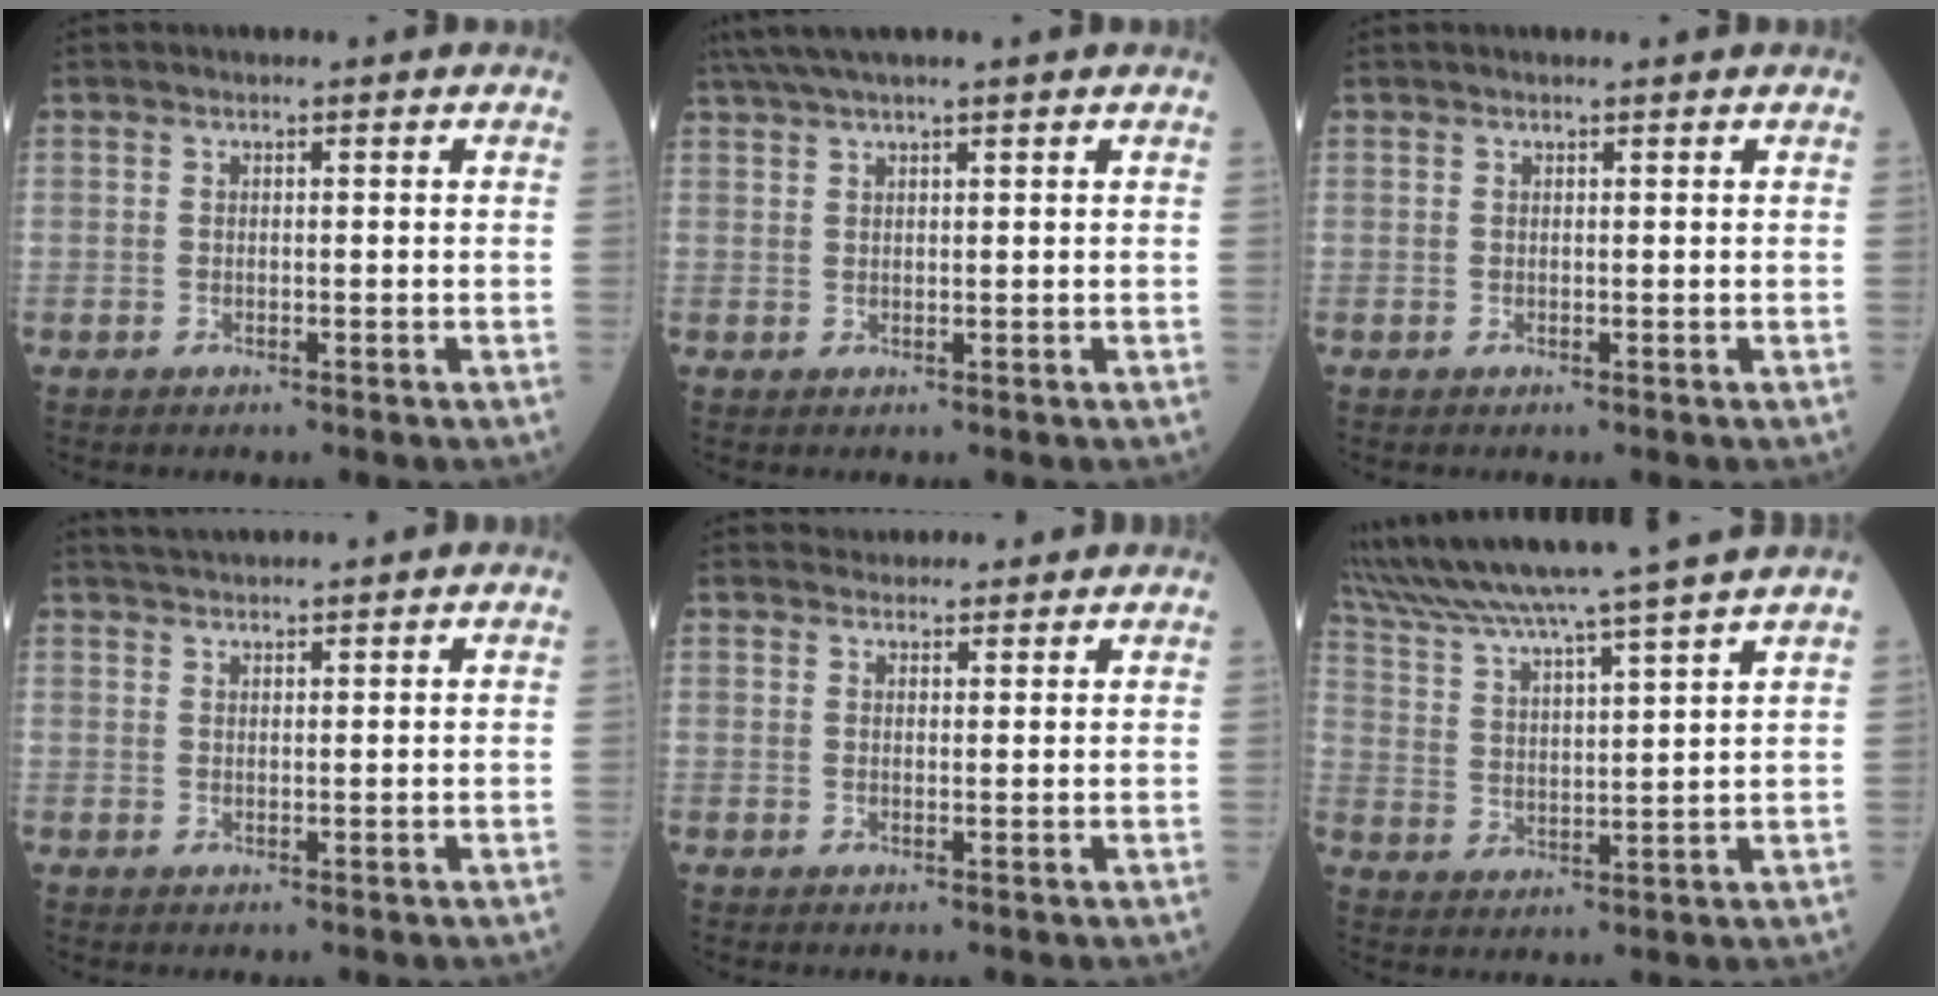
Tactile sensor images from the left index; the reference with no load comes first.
{"total": 5.8, "force": [4.8, -0.8, 3.2], "torque": [-0.055, 0.036, 0.087]}
{"total": 0.9, "force": [0.8, 0.0, 0.4], "torque": [-0.009, 0.006, 0.014]}
{"total": 5.0, "force": [4.7, -0.2, 1.5], "torque": [-0.026, 0.033, 0.078]}
{"total": 5.8, "force": [5.5, 1.6, 0.9], "torque": [-0.007, 0.026, 0.070]}
{"total": 19.5, "force": [17.0, -2.0, 9.5], "torque": [-0.178, -0.007, 0.268]}